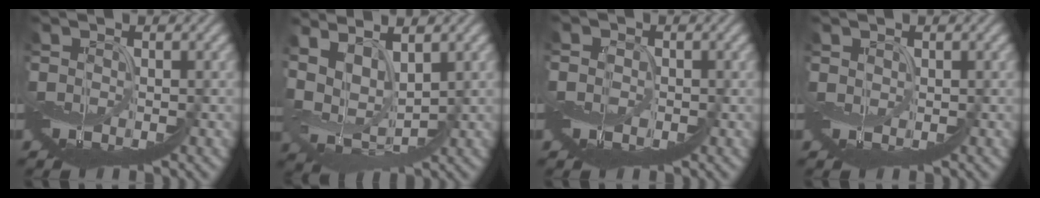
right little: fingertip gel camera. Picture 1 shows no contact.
{"total": 3.4, "force": [2.6, 0.6, 2.1], "torque": [-0.053, 0.020, 0.043]}
{"total": 2.3, "force": [-0.4, 2.0, 1.2], "torque": [0.006, 0.007, -0.025]}
{"total": 1.1, "force": [0.8, -0.3, -0.7], "torque": [0.012, 0.005, 0.018]}